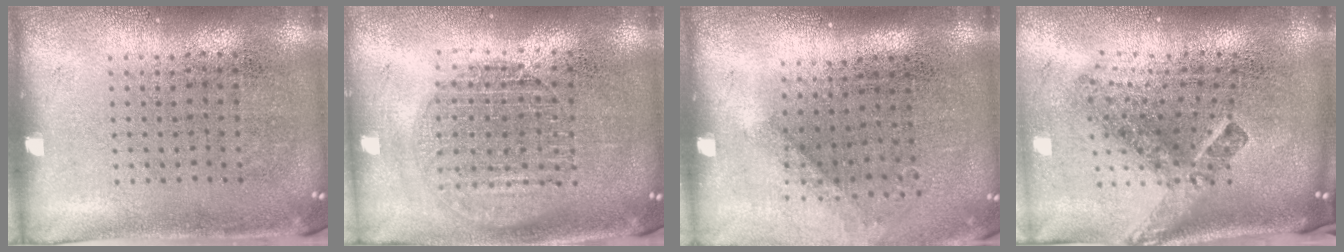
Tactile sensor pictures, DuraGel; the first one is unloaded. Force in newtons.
{"total": 1.6, "press": 1.5, "slide": 0.7}
{"total": 1.0, "press": 0.7, "slide": 0.7}
{"total": 2.9, "press": 1.7, "slide": 2.3}